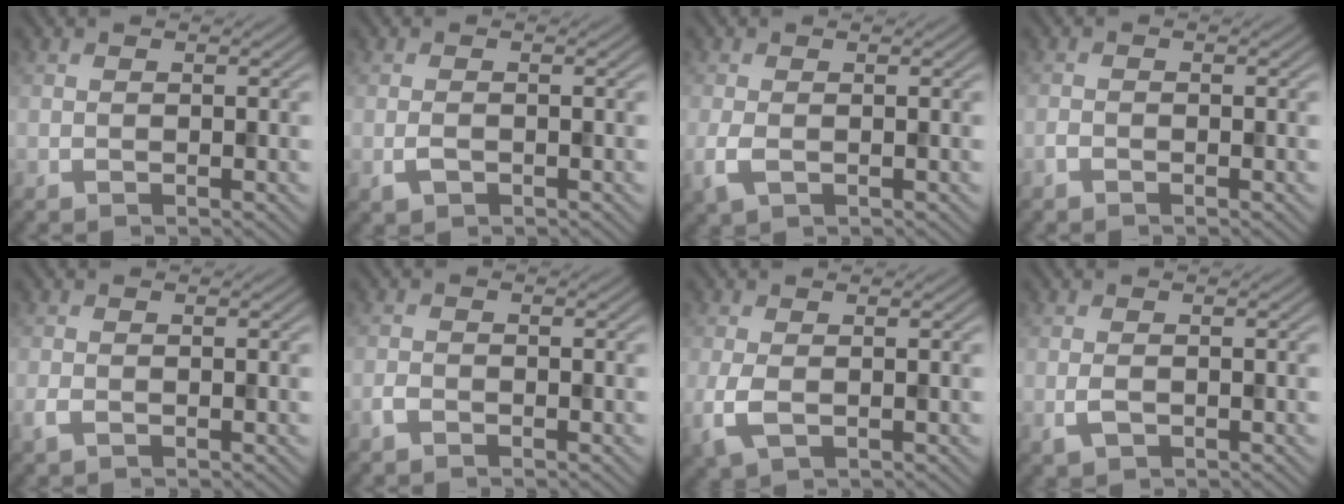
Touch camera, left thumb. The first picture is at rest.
{"total": 1.4, "force": [-0.6, 0.7, 1.0], "torque": [-0.023, -0.001, -0.013]}
{"total": 2.4, "force": [-0.6, 1.2, 2.0], "torque": [-0.057, -0.008, -0.014]}
{"total": 0.7, "force": [-0.6, 0.3, 0.3], "torque": [-0.006, 0.001, -0.014]}
{"total": 1.2, "force": [-0.5, 0.5, 1.0], "torque": [-0.026, -0.003, -0.012]}
{"total": 1.2, "force": [-0.9, 0.6, 0.7], "torque": [-0.014, 0.001, -0.022]}
{"total": 3.3, "force": [-0.5, 1.7, 2.8], "torque": [-0.081, -0.008, -0.011]}
{"total": 1.6, "force": [-0.4, 0.7, 1.3], "torque": [-0.033, -0.003, -0.009]}